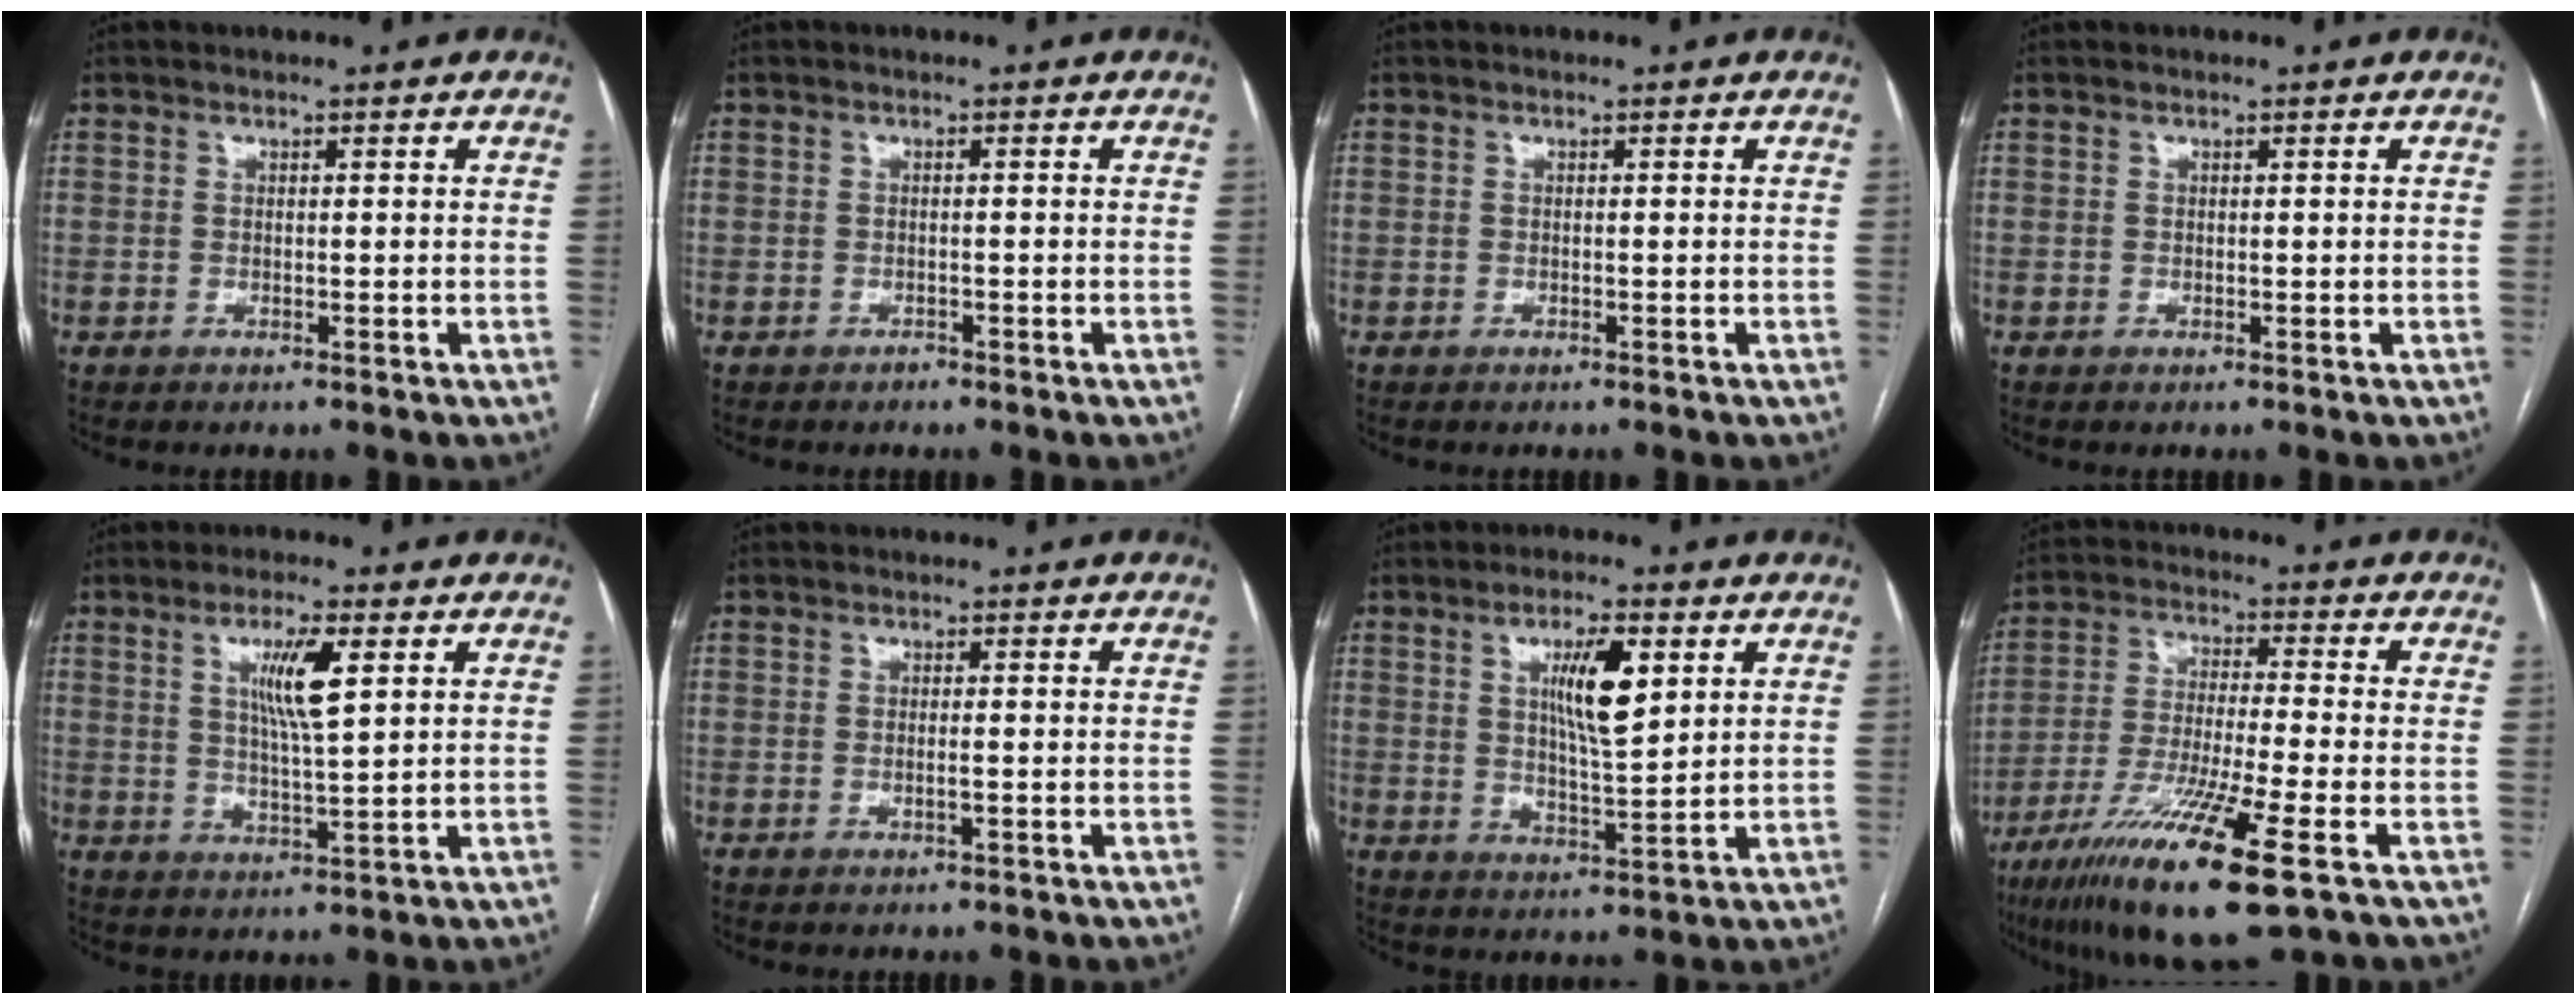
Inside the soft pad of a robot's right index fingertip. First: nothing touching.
{"total": 0.6, "force": [-0.6, 0.3, 0.1], "torque": [-0.001, 0.000, -0.010]}
{"total": 0.0}
{"total": 0.0}
{"total": 6.9, "force": [2.4, 0.5, 6.4], "torque": [-0.121, -0.004, 0.046]}
{"total": 0.9, "force": [-0.3, 0.0, 0.9], "torque": [-0.019, -0.001, -0.004]}
{"total": 8.3, "force": [2.9, 1.6, 7.6], "torque": [-0.132, -0.002, 0.053]}
{"total": 15.6, "force": [-8.4, 0.1, 13.1], "torque": [-0.264, -0.043, -0.149]}